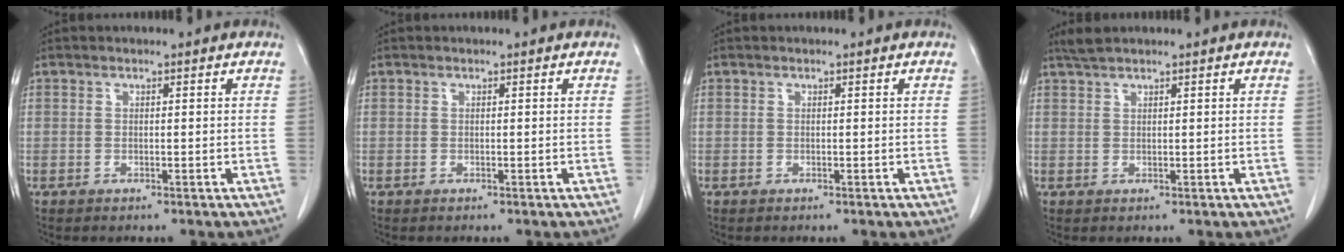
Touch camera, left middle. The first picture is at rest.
{"total": 0.0}
{"total": 0.0}
{"total": 1.8, "force": [1.6, 0.0, 0.7], "torque": [-0.019, 0.011, 0.036]}